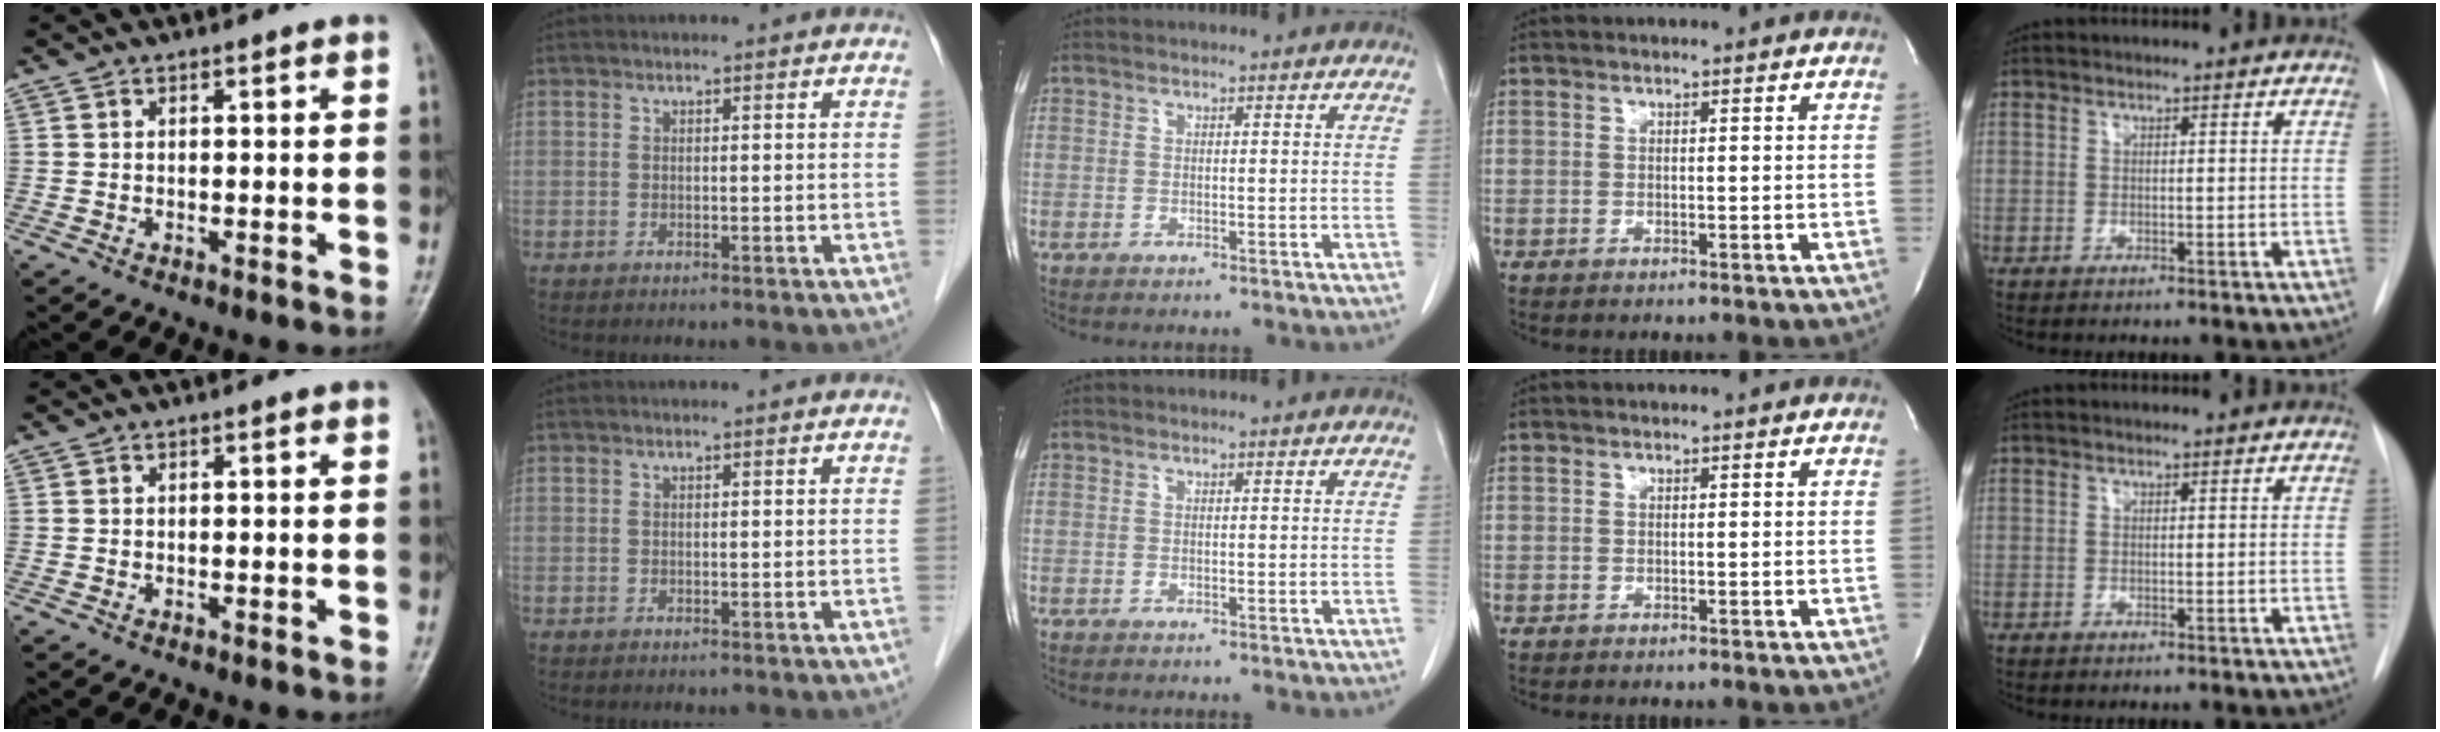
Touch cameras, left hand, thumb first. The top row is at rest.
{}